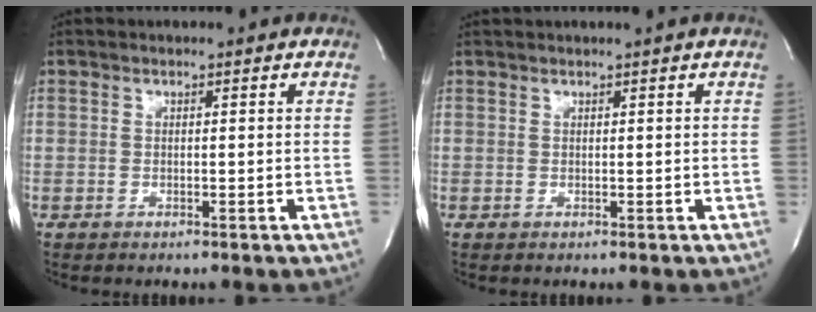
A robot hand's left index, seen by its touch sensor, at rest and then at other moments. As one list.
[{"total": 0.8, "force": [0.6, -0.4, 0.4], "torque": [-0.009, -0.002, 0.019]}]